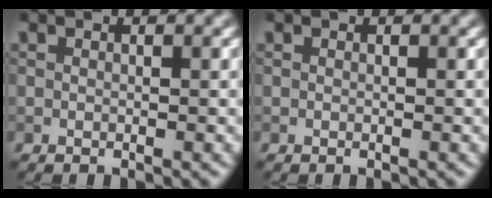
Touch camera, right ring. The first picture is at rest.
{"total": 0.0}